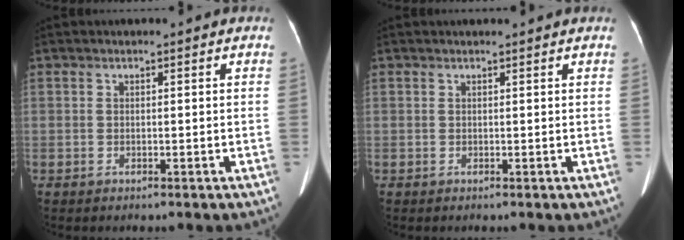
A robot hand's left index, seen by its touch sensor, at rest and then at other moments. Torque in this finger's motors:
{"motor_torque": [0.50, -0.57, 0.01, 0.04]}